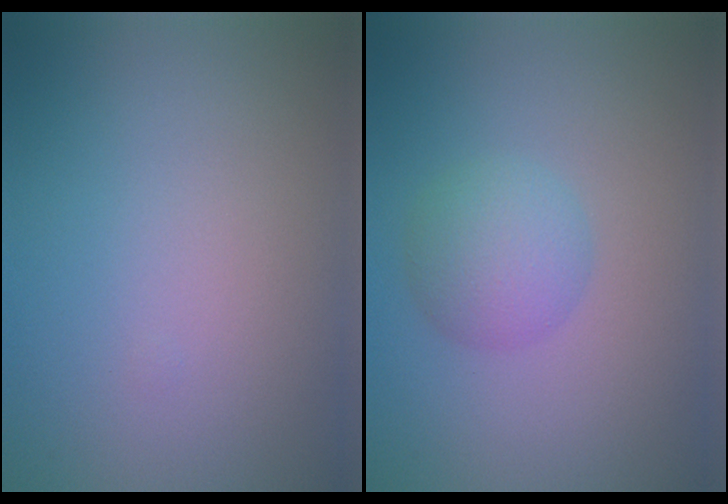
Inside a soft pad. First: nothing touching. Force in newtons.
{"total": 3.2, "press": 3.2, "slide": 0.0}